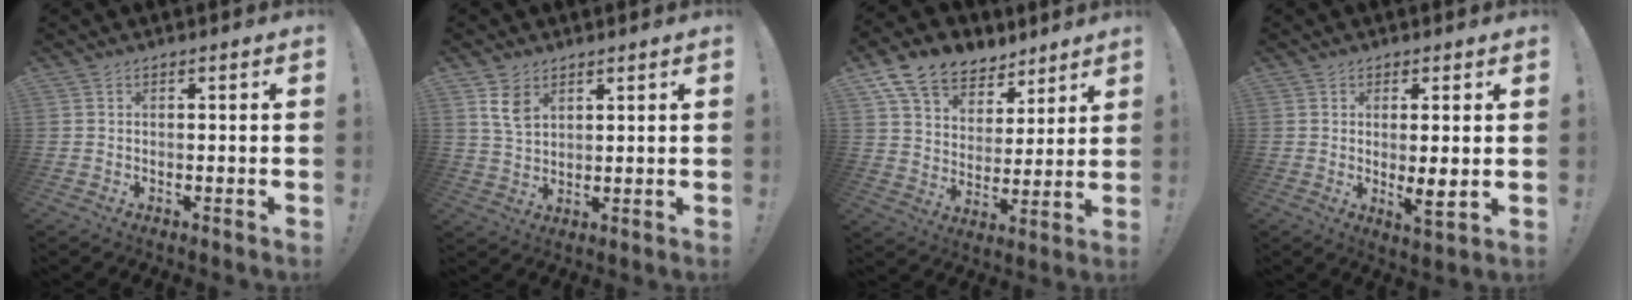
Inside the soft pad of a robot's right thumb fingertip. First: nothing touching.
{"total": 6.4, "force": [3.5, 3.9, 3.7], "torque": [-0.055, -0.014, 0.066]}
{"total": 13.6, "force": [9.4, 8.7, 4.6], "torque": [-0.084, -0.060, 0.182]}
{"total": 5.3, "force": [0.3, 0.8, 5.2], "torque": [-0.066, -0.018, 0.007]}